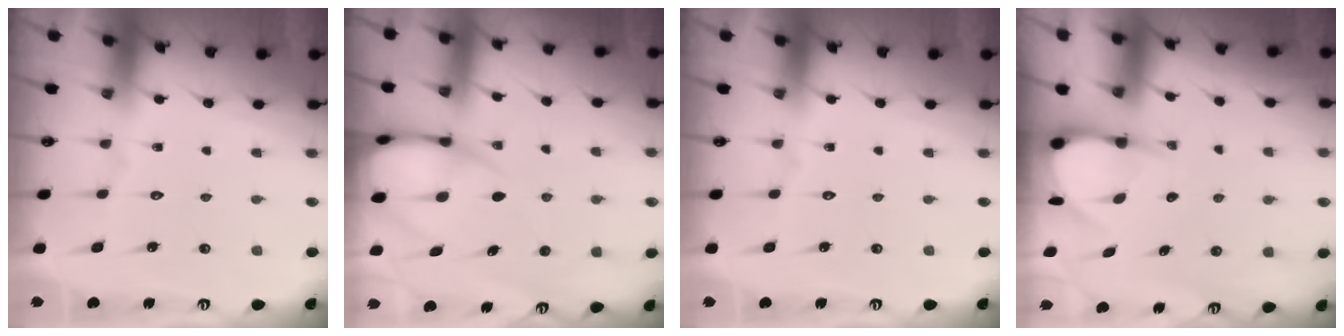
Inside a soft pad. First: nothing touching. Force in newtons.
{"total": 8.3, "press": 8.3, "slide": 1.0}
{"total": 0.0}
{"total": 5.0, "press": 5.0, "slide": 0.6}